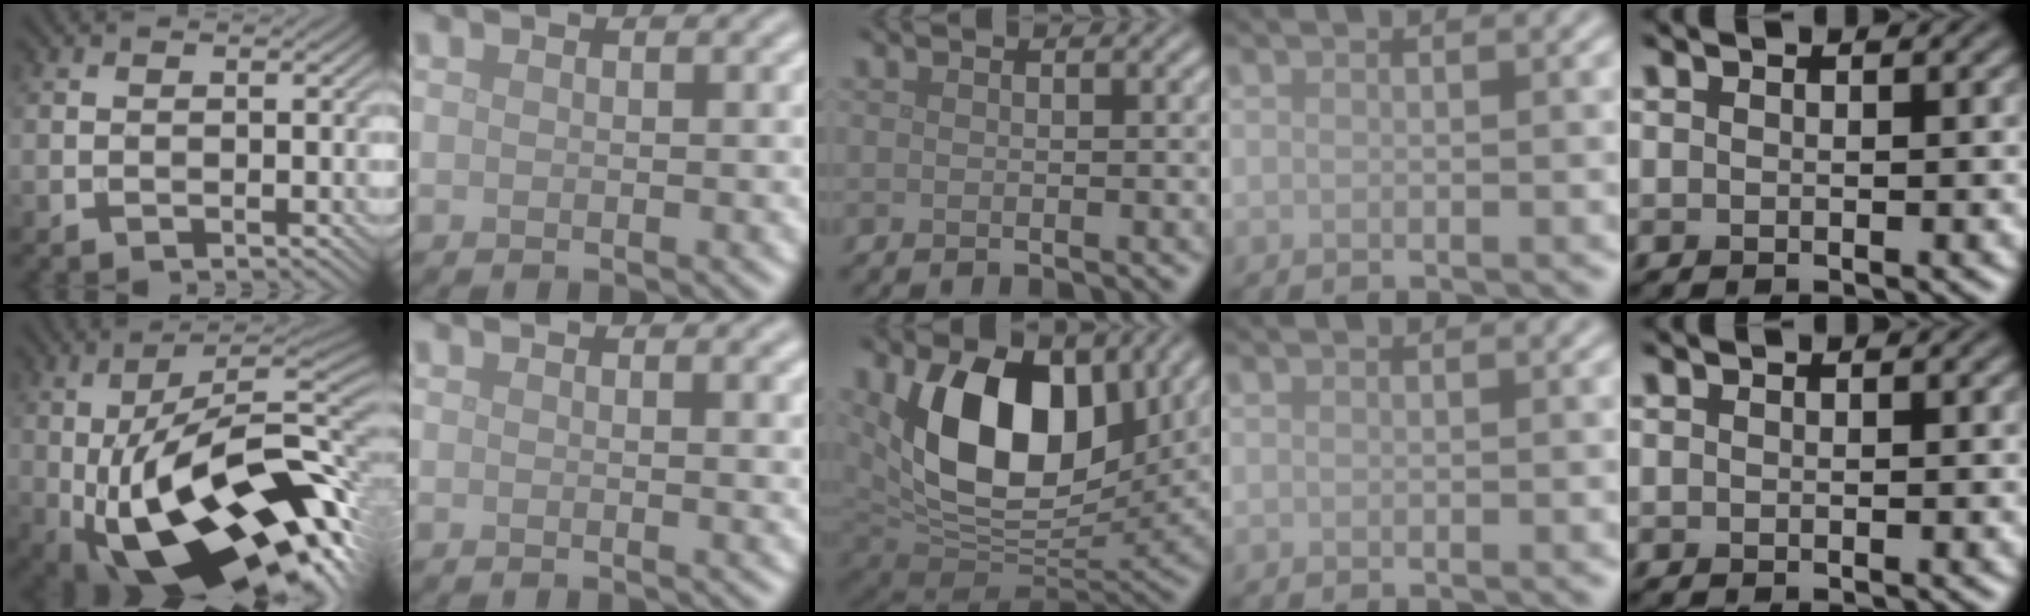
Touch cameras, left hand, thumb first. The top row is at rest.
{"thumb": {"total": 22.3, "force": [-4.1, 10.2, 19.5], "torque": [-0.321, -0.020, -0.060]}, "index": {"total": 1.6, "force": [0.7, 0.5, 1.3], "torque": [-0.009, 0.003, 0.006]}, "middle": {"total": 13.4, "force": [3.6, 8.3, 9.9], "torque": [-0.165, -0.013, 0.060]}}